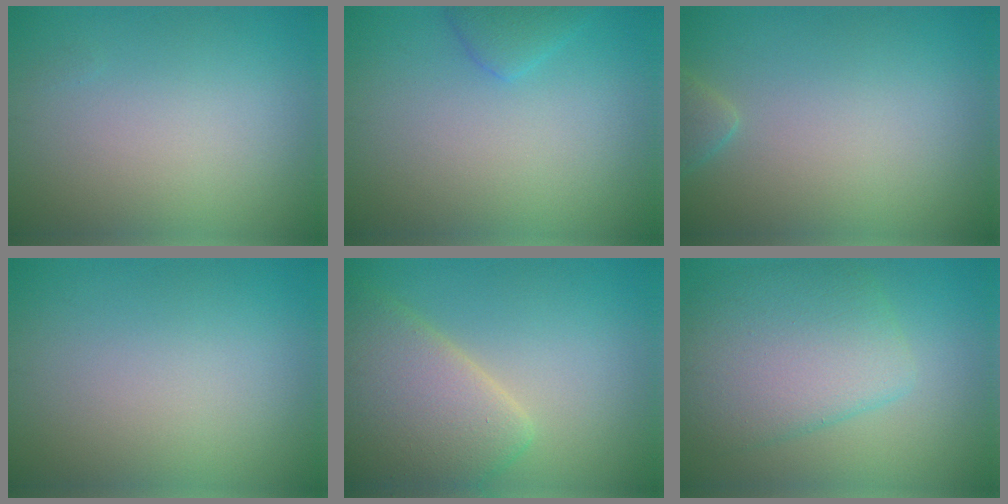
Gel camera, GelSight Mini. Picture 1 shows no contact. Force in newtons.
{"total": 1.7, "press": 1.7, "slide": 0.1}
{"total": 1.5, "press": 1.5, "slide": 0.1}
{"total": 0.0}
{"total": 7.3, "press": 7.3, "slide": 0.6}
{"total": 7.0, "press": 7.0, "slide": 0.2}